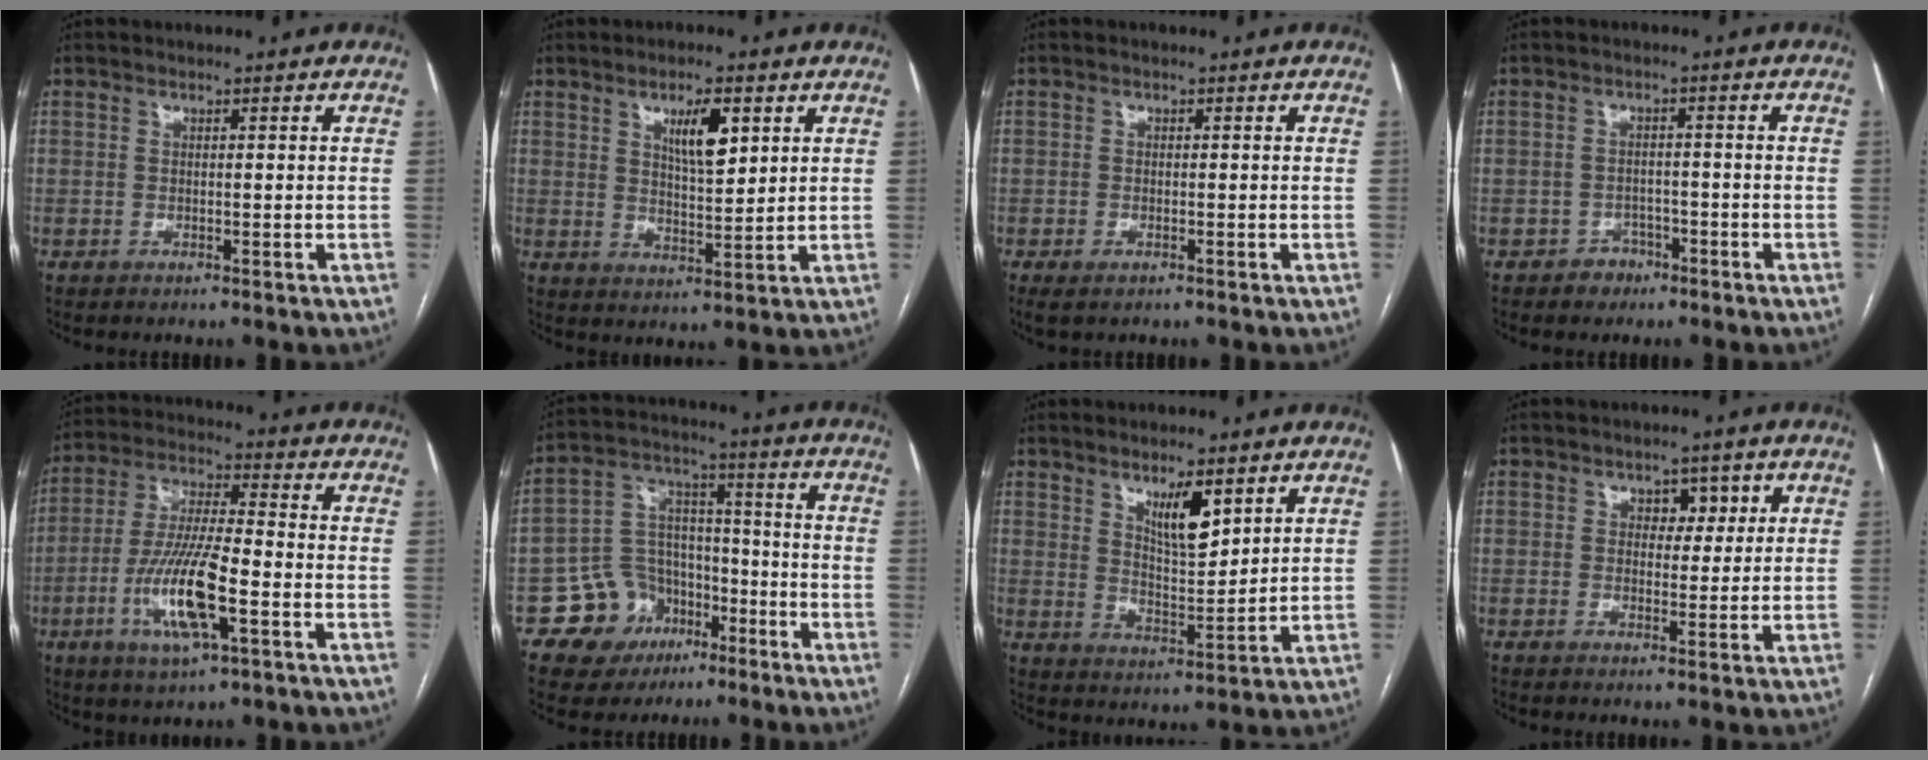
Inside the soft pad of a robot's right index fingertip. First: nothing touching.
{"total": 6.6, "force": [3.0, 1.8, 5.6], "torque": [-0.095, -0.002, 0.053]}
{"total": 2.0, "force": [-1.1, 1.1, 1.3], "torque": [-0.027, -0.003, -0.008]}
{"total": 3.0, "force": [-1.8, 2.3, 0.2], "torque": [0.001, 0.012, -0.027]}
{"total": 13.3, "force": [-4.5, 2.2, 12.3], "torque": [-0.252, -0.009, -0.081]}
{"total": 11.1, "force": [-5.6, 9.2, 2.3], "torque": [-0.032, 0.059, -0.081]}
{"total": 6.7, "force": [4.0, 1.8, 5.1], "torque": [-0.093, -0.009, 0.074]}
{"total": 3.5, "force": [1.3, 2.4, 2.1], "torque": [-0.016, 0.007, 0.018]}